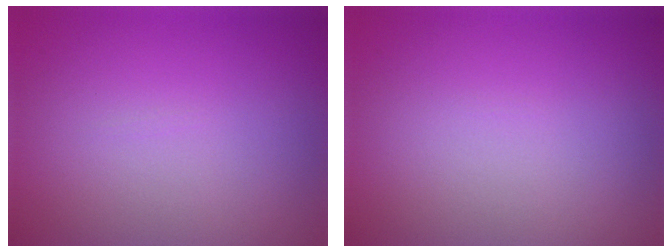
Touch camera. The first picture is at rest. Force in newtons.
{"total": 0.0}